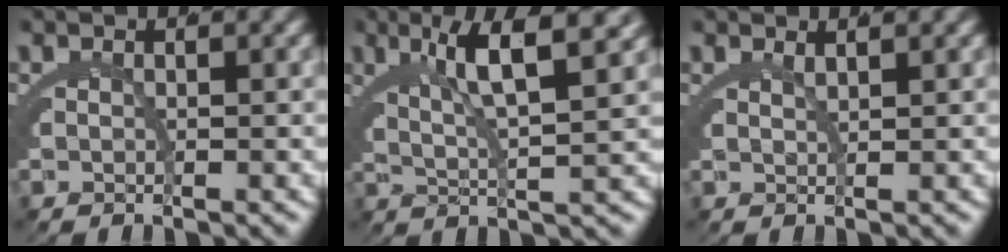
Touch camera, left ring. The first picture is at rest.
{"total": 5.7, "force": [2.8, 0.4, 4.9], "torque": [-0.080, 0.003, 0.050]}
{"total": 1.8, "force": [1.2, -1.2, 0.3], "torque": [0.001, -0.002, 0.027]}